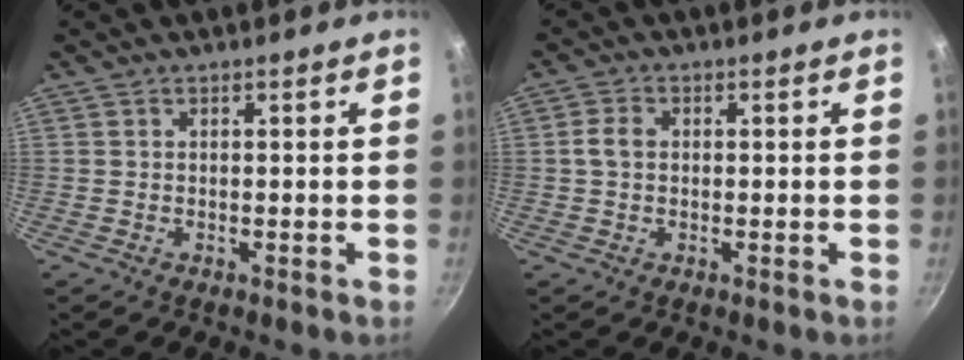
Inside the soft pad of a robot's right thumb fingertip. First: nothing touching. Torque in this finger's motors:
{"motor_torque": [-0.09, 0.96, 0.29, -0.12, 0.00]}